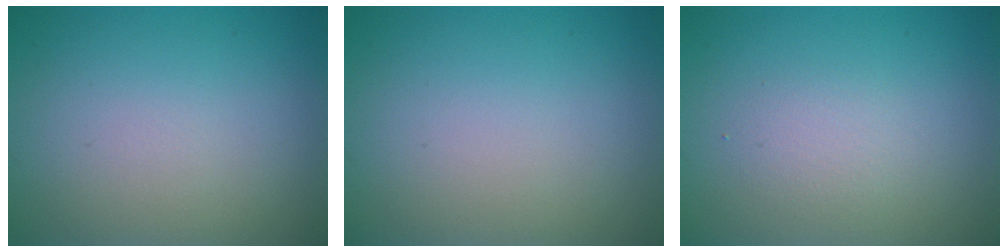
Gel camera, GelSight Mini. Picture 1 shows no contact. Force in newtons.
{"total": 0.0}
{"total": 1.5, "press": 1.5, "slide": 0.1}